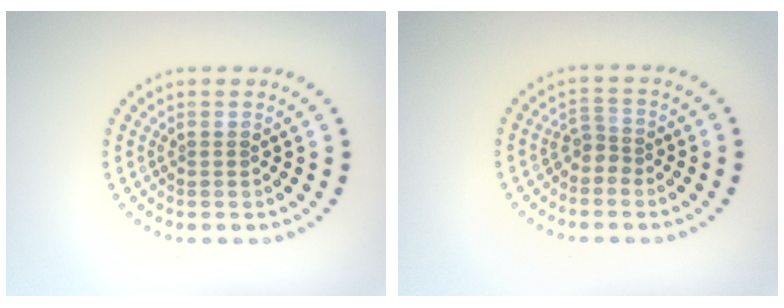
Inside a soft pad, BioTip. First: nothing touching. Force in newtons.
{"total": 1.8, "press": 1.2, "slide": 1.3}